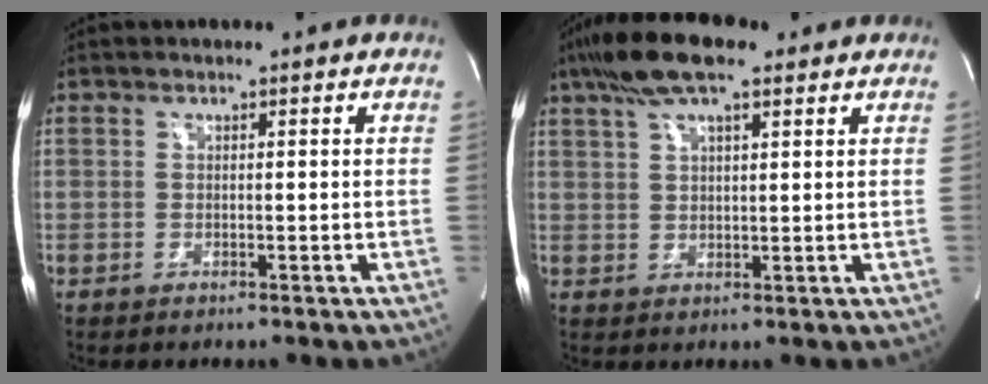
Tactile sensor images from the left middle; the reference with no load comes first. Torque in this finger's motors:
{"motor_torque": [1.23, -0.76, 0.15, 0.14]}